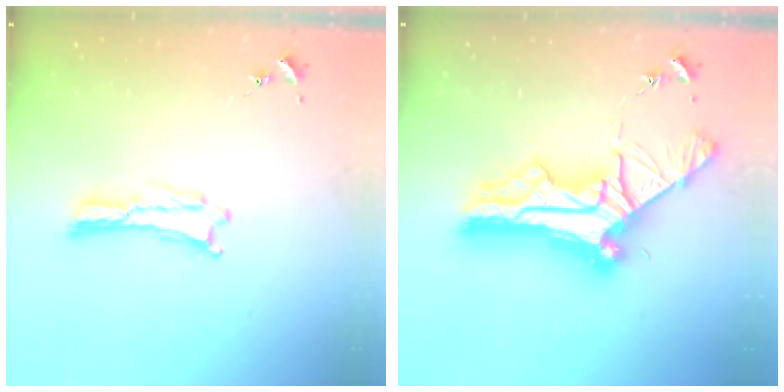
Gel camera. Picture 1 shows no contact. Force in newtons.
{"total": 13.3, "press": 13.2, "slide": 1.4}